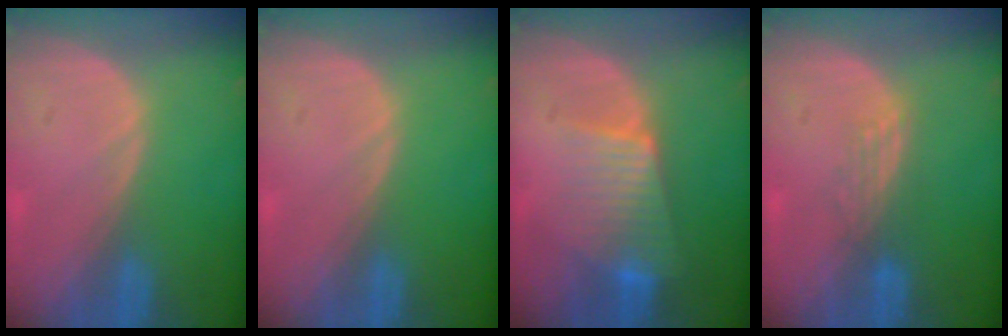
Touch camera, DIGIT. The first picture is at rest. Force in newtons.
{"total": 0.0}
{"total": 6.9, "press": 6.2, "slide": 2.9}
{"total": 2.9, "press": 2.4, "slide": 1.6}